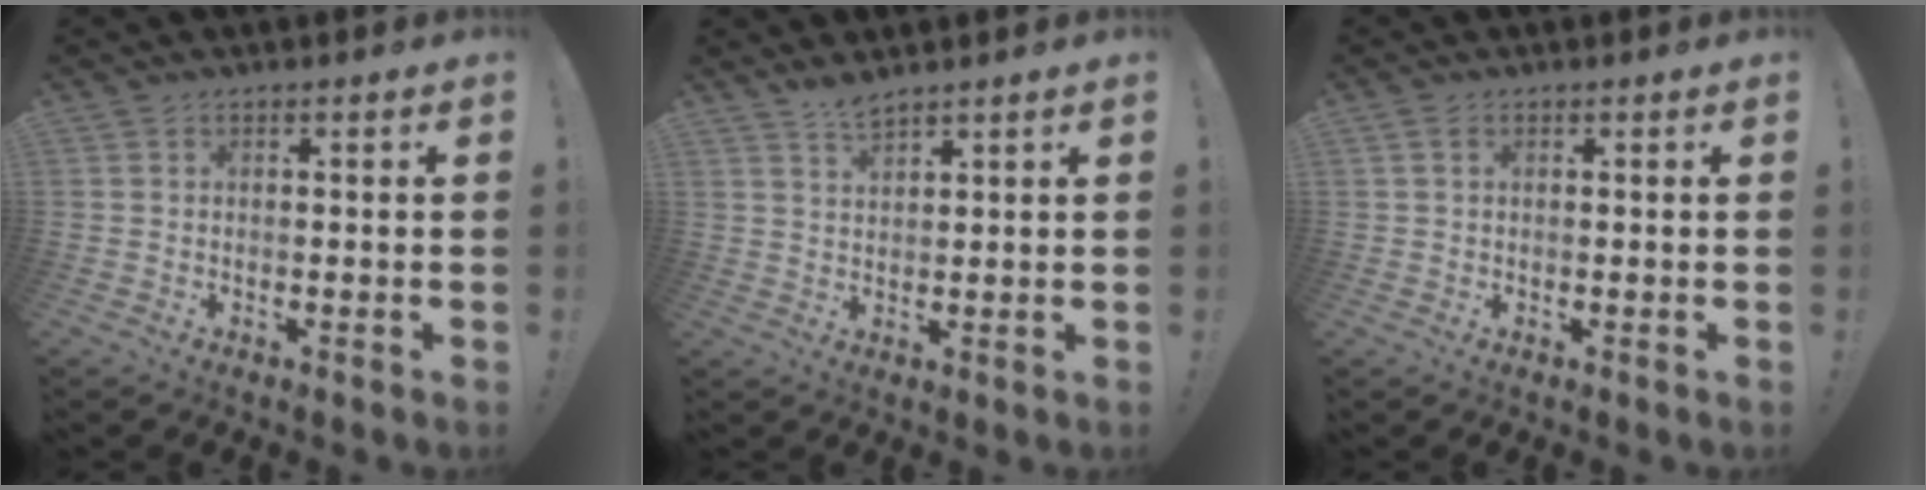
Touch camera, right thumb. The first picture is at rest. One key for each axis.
{"total": 3.5, "fx": 3.2, "fy": 0.4, "fz": 1.4, "tx": -0.019, "ty": -0.024, "tz": 0.055}
{"total": 1.5, "fx": 0.6, "fy": 1.1, "fz": 0.9, "tx": -0.014, "ty": 0.003, "tz": 0.010}